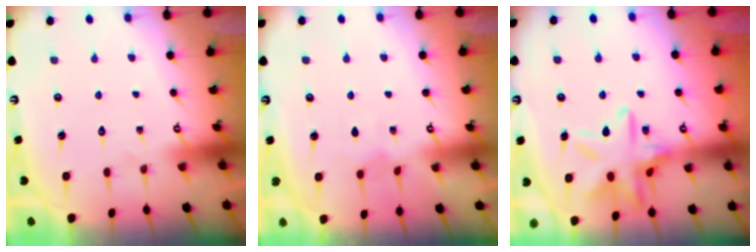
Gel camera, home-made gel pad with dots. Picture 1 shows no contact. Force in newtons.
{"total": 3.8, "press": 3.7, "slide": 0.5}
{"total": 15.1, "press": 15.1, "slide": 1.2}